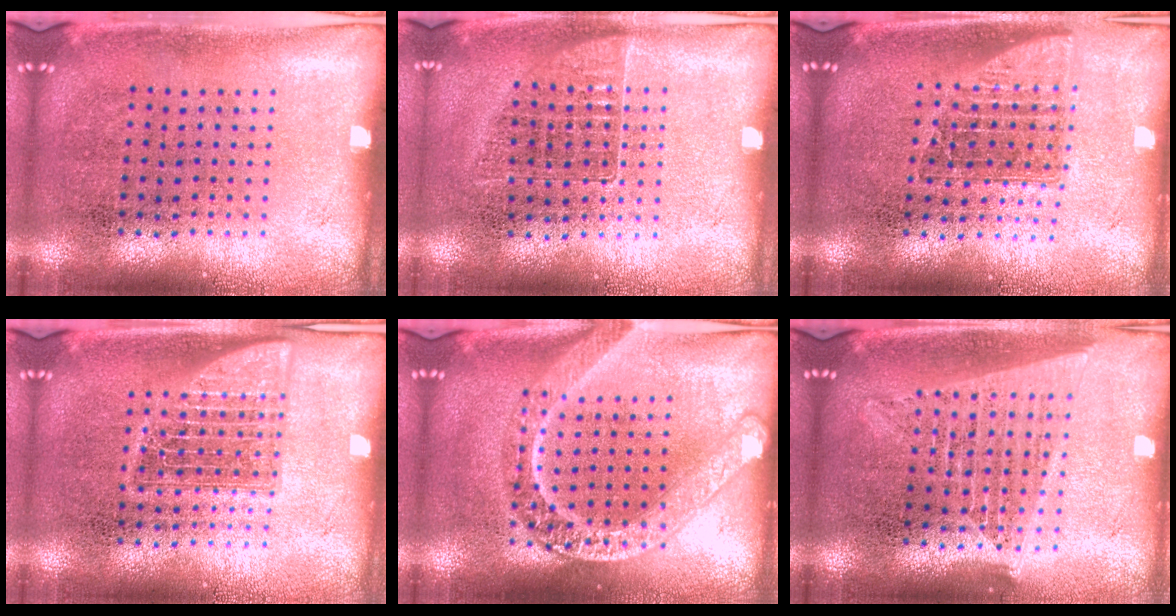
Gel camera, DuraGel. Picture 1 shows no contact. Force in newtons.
{"total": 0.9, "press": 0.9, "slide": 0.1}
{"total": 1.5, "press": 1.2, "slide": 0.9}
{"total": 2.4, "press": 2.3, "slide": 0.5}
{"total": 3.0, "press": 3.0, "slide": 0.3}
{"total": 1.7, "press": 1.5, "slide": 0.8}